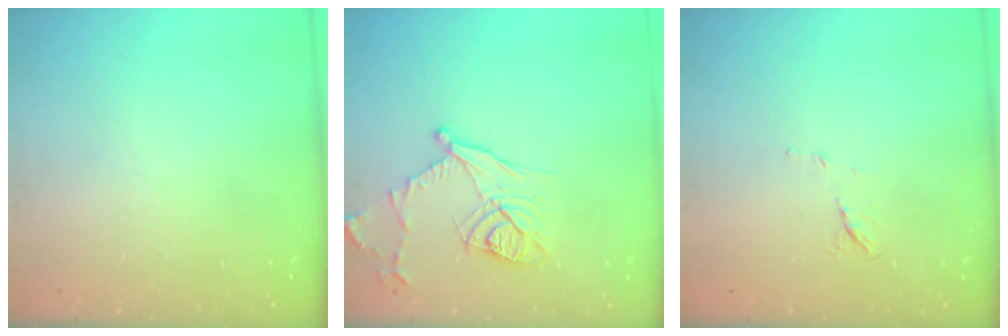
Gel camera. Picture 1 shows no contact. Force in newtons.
{"total": 13.8, "press": 13.7, "slide": 1.8}
{"total": 5.4, "press": 5.2, "slide": 1.3}